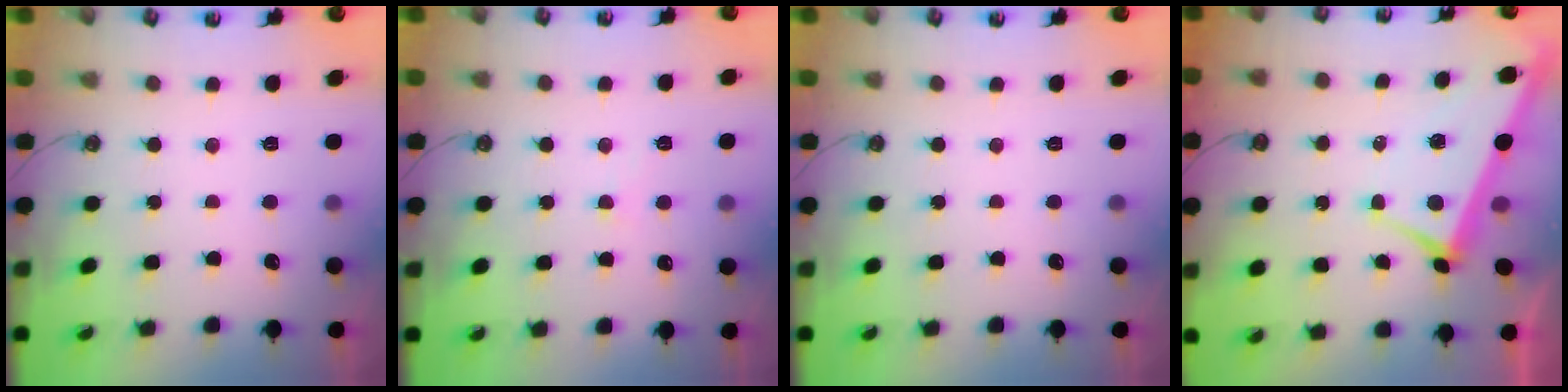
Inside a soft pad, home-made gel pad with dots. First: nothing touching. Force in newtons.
{"total": 0.8, "press": 0.4, "slide": 0.6}
{"total": 0.0}
{"total": 2.2, "press": 2.0, "slide": 0.8}